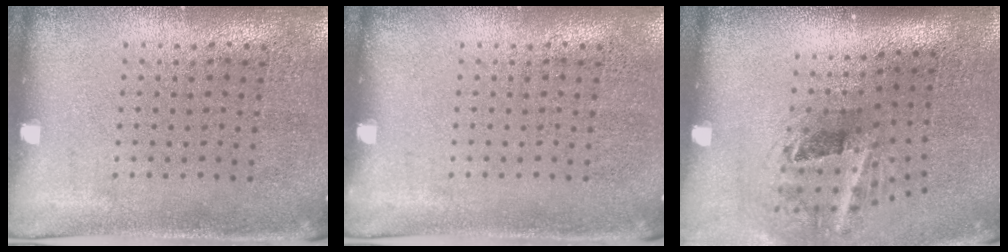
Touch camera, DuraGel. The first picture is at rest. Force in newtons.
{"total": 0.0}
{"total": 2.2, "press": 1.3, "slide": 1.8}